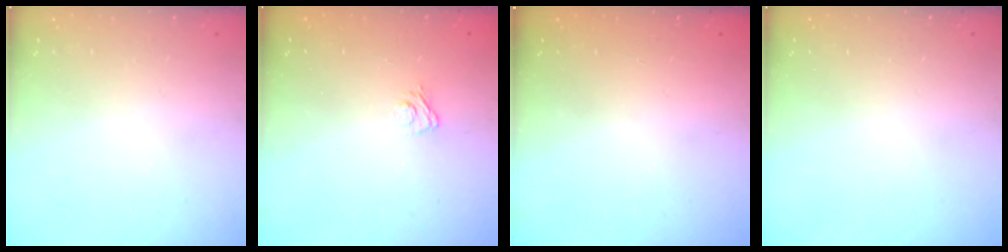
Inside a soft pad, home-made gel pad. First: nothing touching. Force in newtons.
{"total": 2.9, "press": 2.6, "slide": 1.2}
{"total": 2.3, "press": 2.2, "slide": 0.8}
{"total": 0.0}